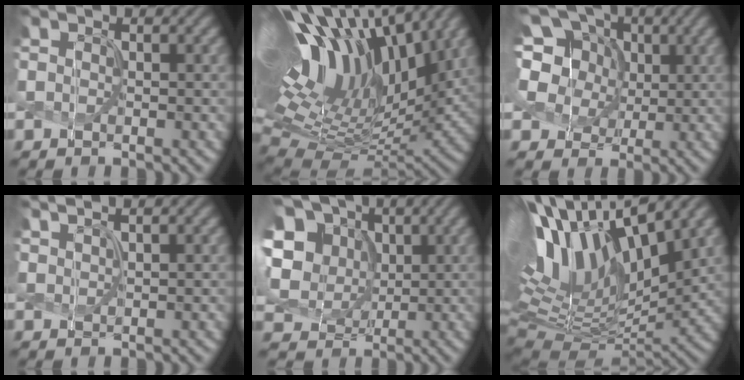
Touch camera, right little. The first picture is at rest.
{"total": 18.0, "force": [7.5, 8.8, 13.7], "torque": [-0.273, 0.046, 0.133]}
{"total": 10.8, "force": [4.1, 8.2, 5.7], "torque": [-0.129, 0.032, 0.052]}
{"total": 2.7, "force": [2.1, 0.8, 1.5], "torque": [-0.017, 0.015, 0.016]}
{"total": 12.9, "force": [2.7, 10.9, 6.4], "torque": [-0.164, 0.015, 0.042]}
{"total": 15.9, "force": [4.9, 7.3, 13.3], "torque": [-0.269, 0.024, 0.092]}